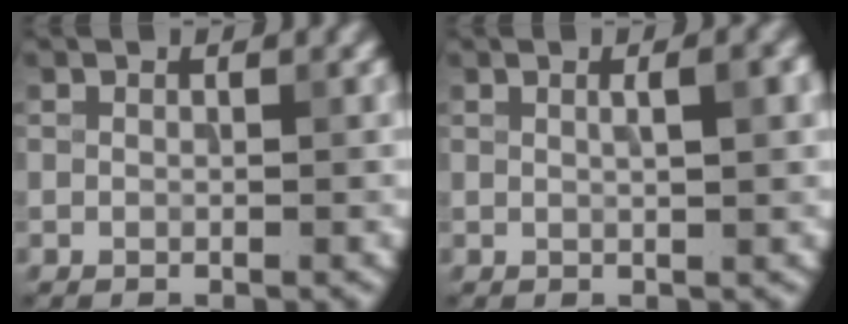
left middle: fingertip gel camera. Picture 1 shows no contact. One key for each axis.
{"total": 3.1, "fx": 0.8, "fy": 1.0, "fz": 2.8, "tx": -0.021, "ty": 0.009, "tz": 0.005}